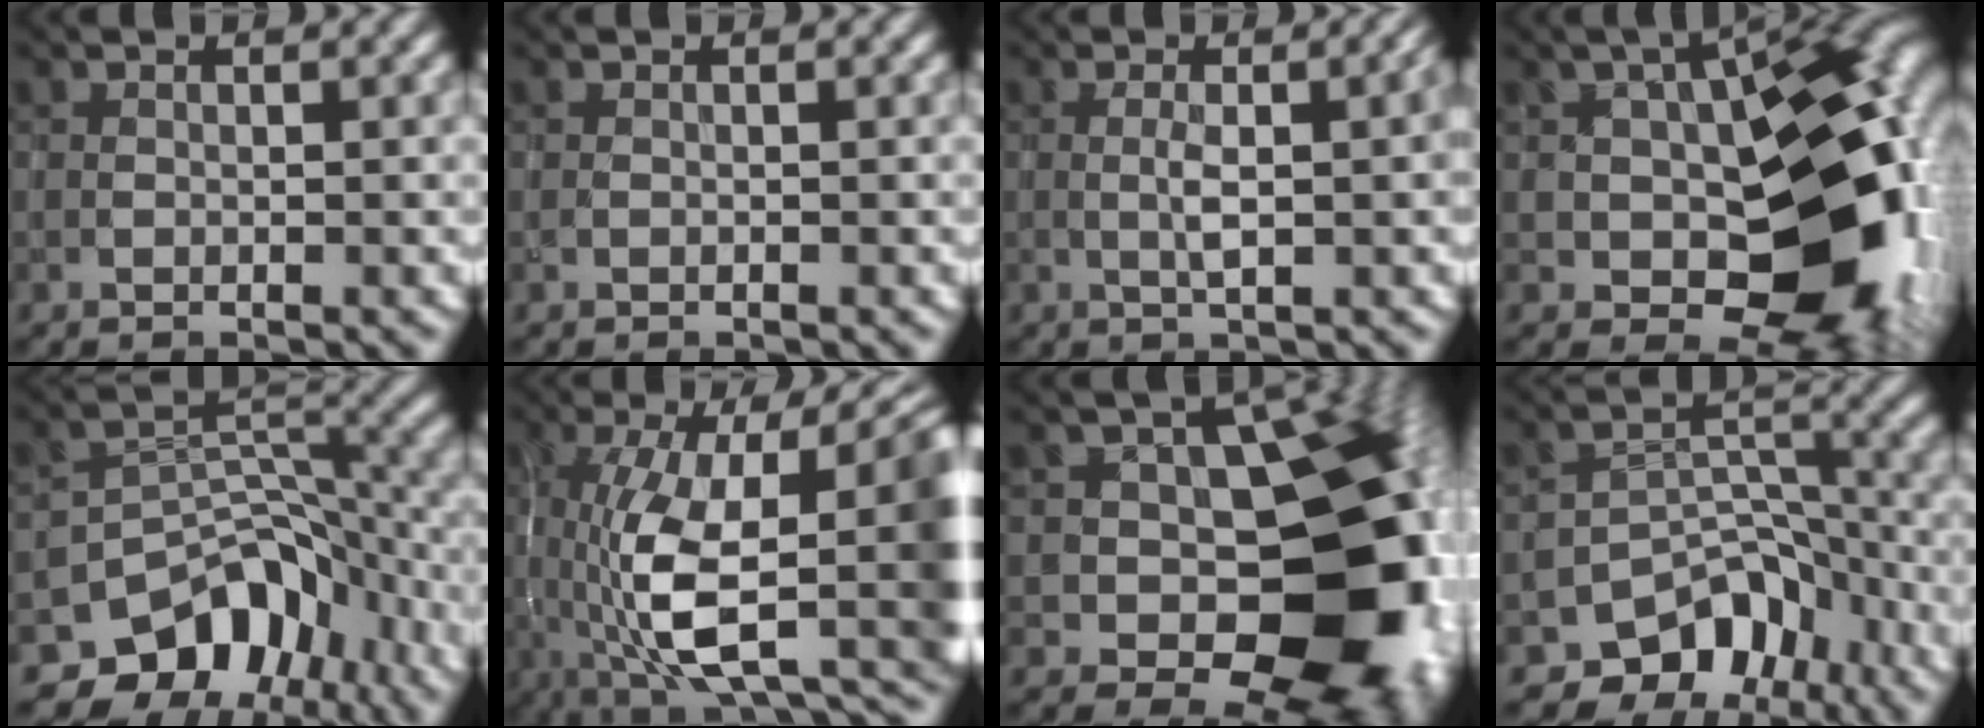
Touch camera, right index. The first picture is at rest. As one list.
[{"total": 0.0}, {"total": 3.7, "force": [-0.1, 0.7, 3.7], "torque": [-0.068, 0.007, -0.006]}, {"total": 17.9, "force": [-1.0, 11.1, 14.0], "torque": [-0.151, -0.003, -0.003]}, {"total": 9.0, "force": [-5.7, 5.9, 3.7], "torque": [-0.036, -0.006, -0.093]}, {"total": 16.3, "force": [-1.7, 6.8, 14.7], "torque": [-0.234, -0.014, -0.009]}, {"total": 16.9, "force": [-1.6, 11.2, 12.6], "torque": [-0.110, 0.020, -0.021]}, {"total": 7.9, "force": [-5.9, 4.8, 2.3], "torque": [-0.009, -0.005, -0.082]}]